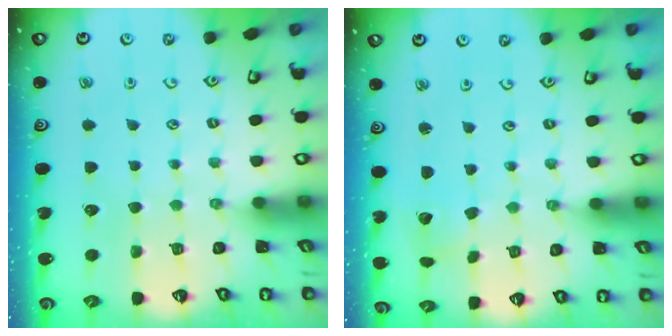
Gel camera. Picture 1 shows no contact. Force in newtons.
{"total": 2.1, "press": 2.1, "slide": 0.2}